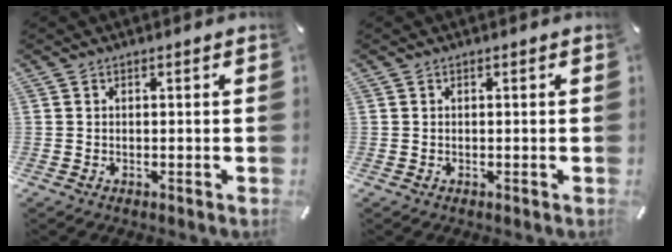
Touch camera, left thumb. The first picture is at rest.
{"total": 0.0}